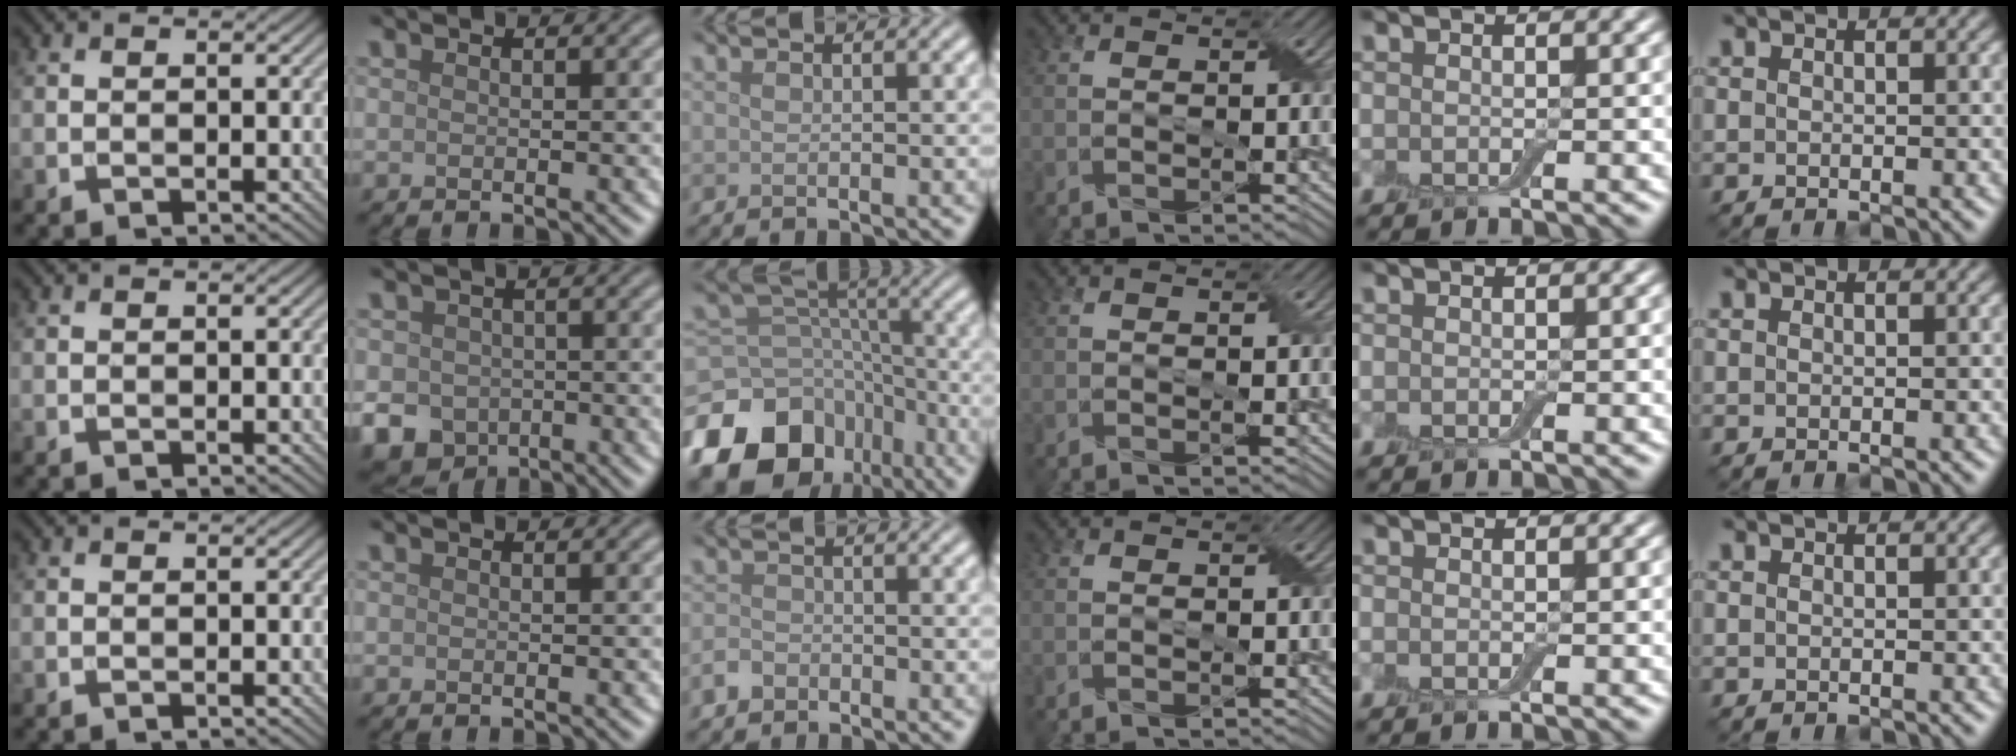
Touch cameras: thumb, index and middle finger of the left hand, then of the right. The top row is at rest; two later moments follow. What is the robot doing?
{"motion": "fold", "object": "aluminum foil"}